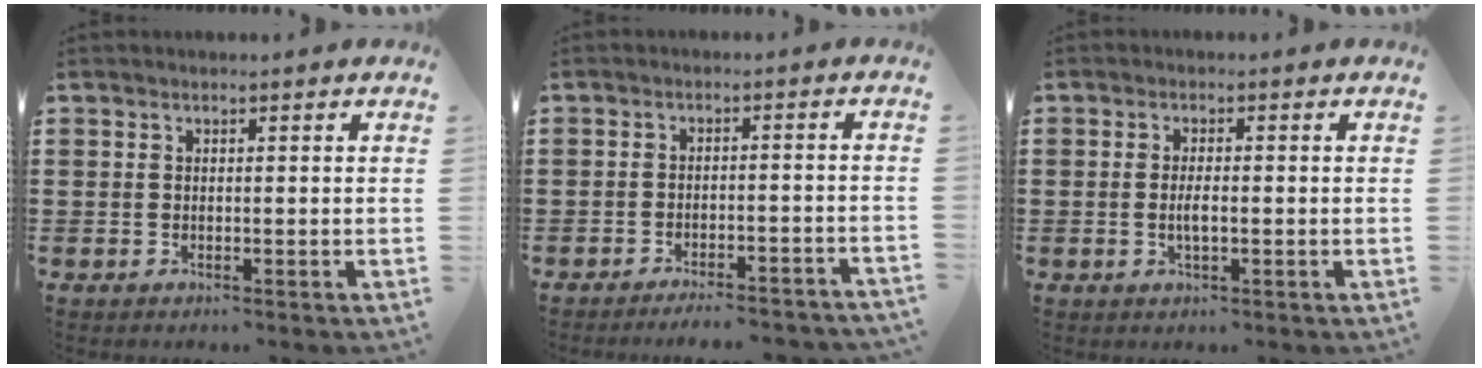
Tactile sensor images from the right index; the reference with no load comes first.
{"total": 3.2, "force": [-3.1, -0.3, 0.9], "torque": [-0.018, -0.001, -0.063]}
{"total": 2.4, "force": [-0.4, 0.7, 2.3], "torque": [-0.042, -0.001, -0.008]}